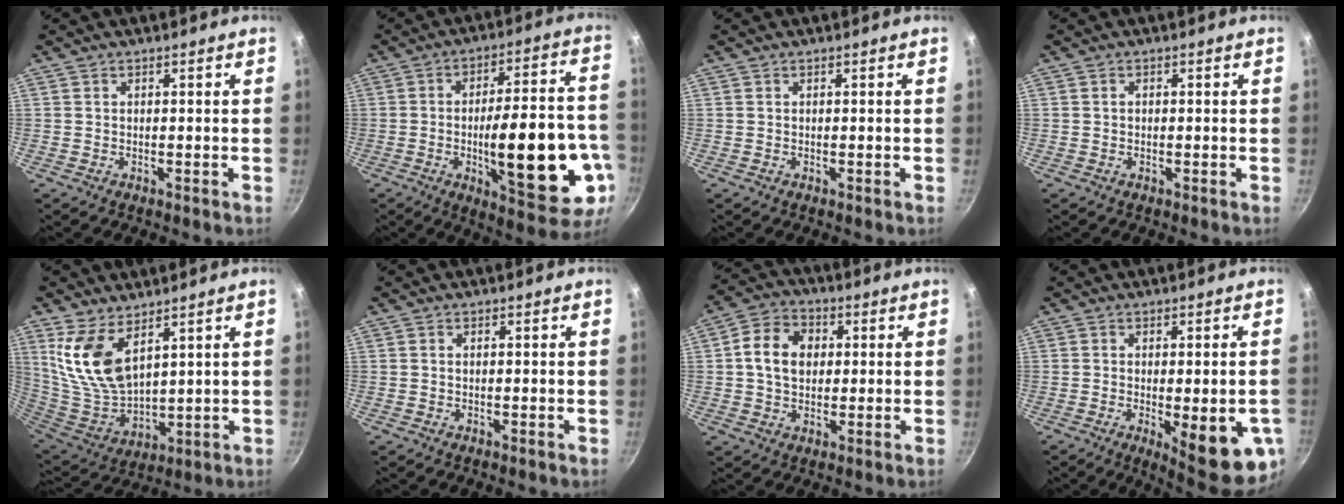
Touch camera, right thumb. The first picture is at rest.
{"total": 22.6, "force": [-5.5, 7.6, 20.5], "torque": [-0.273, 0.023, -0.067]}
{"total": 0.0}
{"total": 0.6, "force": [0.0, 0.5, 0.3], "torque": [-0.005, 0.004, 0.000]}
{"total": 12.7, "force": [6.6, 6.4, 8.7], "torque": [-0.161, -0.058, 0.148]}
{"total": 0.0}
{"total": 9.4, "force": [1.3, 7.2, 5.8], "torque": [-0.083, 0.012, 0.011]}
{"total": 14.4, "force": [-3.8, 4.3, 13.2], "torque": [-0.144, -0.011, -0.039]}